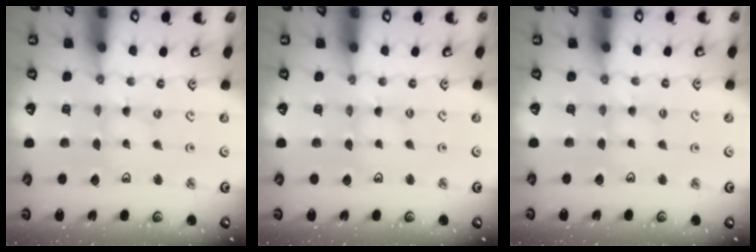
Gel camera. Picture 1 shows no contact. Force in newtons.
{"total": 0.0}
{"total": 2.8, "press": 2.8, "slide": 0.4}